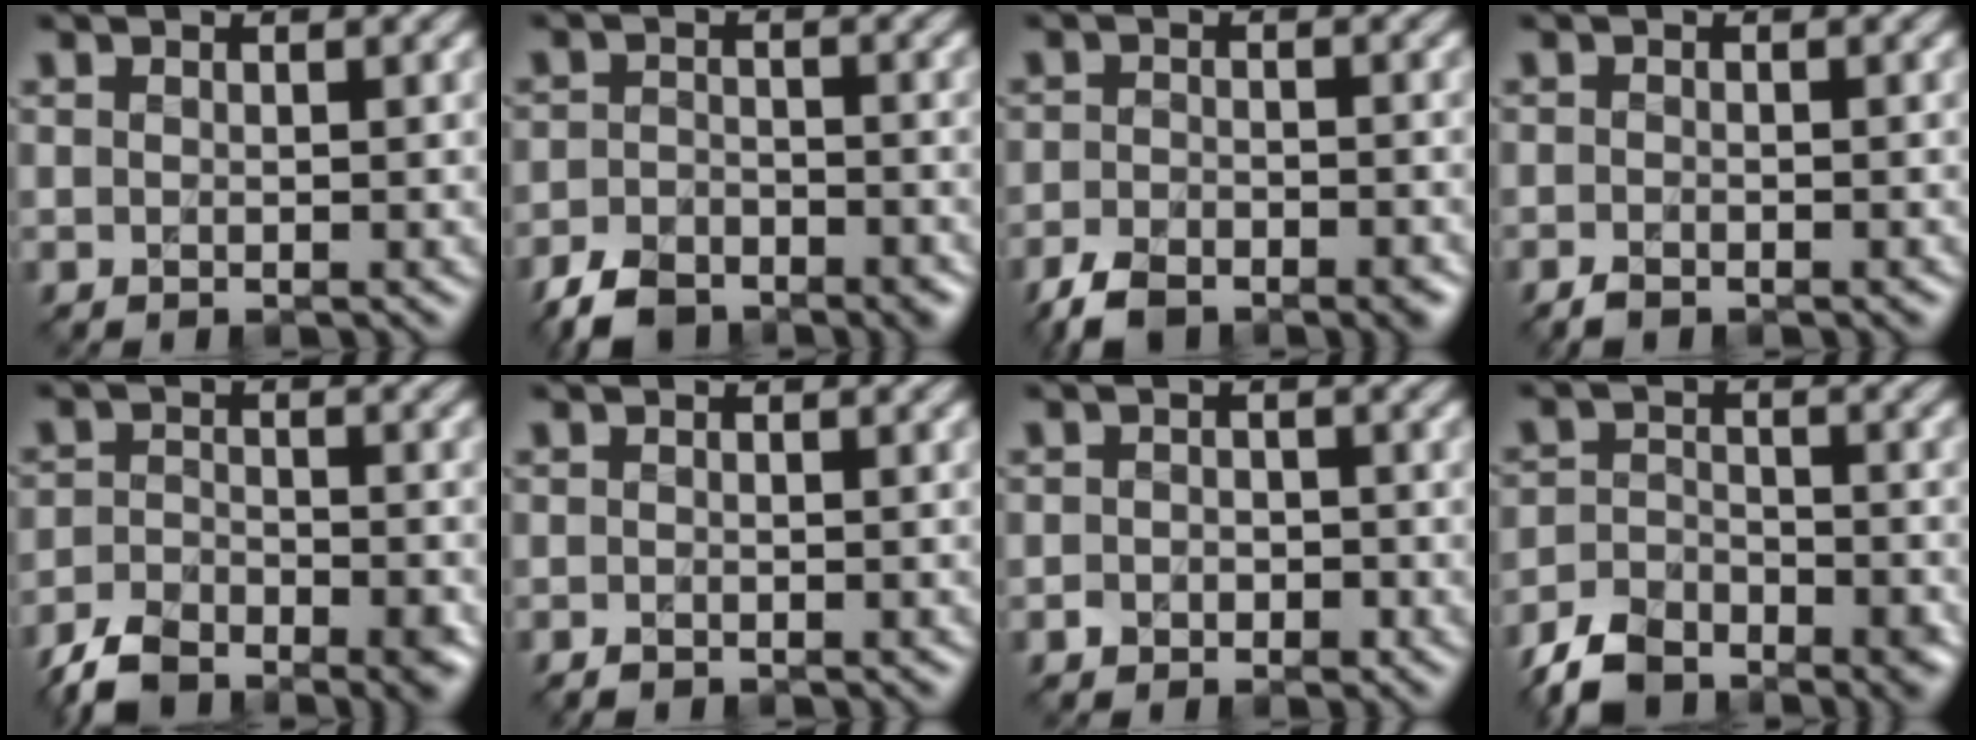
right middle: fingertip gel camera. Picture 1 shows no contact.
{"total": 5.6, "force": [-4.3, 2.6, 2.4], "torque": [-0.034, -0.014, -0.075]}
{"total": 6.0, "force": [-4.5, 2.5, 3.0], "torque": [-0.044, -0.018, -0.076]}
{"total": 1.4, "force": [-1.1, 0.6, 0.7], "torque": [-0.010, -0.002, -0.021]}
{"total": 6.9, "force": [-5.4, 2.7, 3.3], "torque": [-0.054, -0.019, -0.097]}
{"total": 0.7, "force": [-0.6, 0.3, 0.4], "torque": [-0.004, -0.003, -0.009]}
{"total": 1.6, "force": [-0.7, 1.2, 0.6], "torque": [-0.003, -0.001, -0.015]}
{"total": 6.6, "force": [-5.3, 2.9, 2.6], "torque": [-0.040, -0.017, -0.094]}